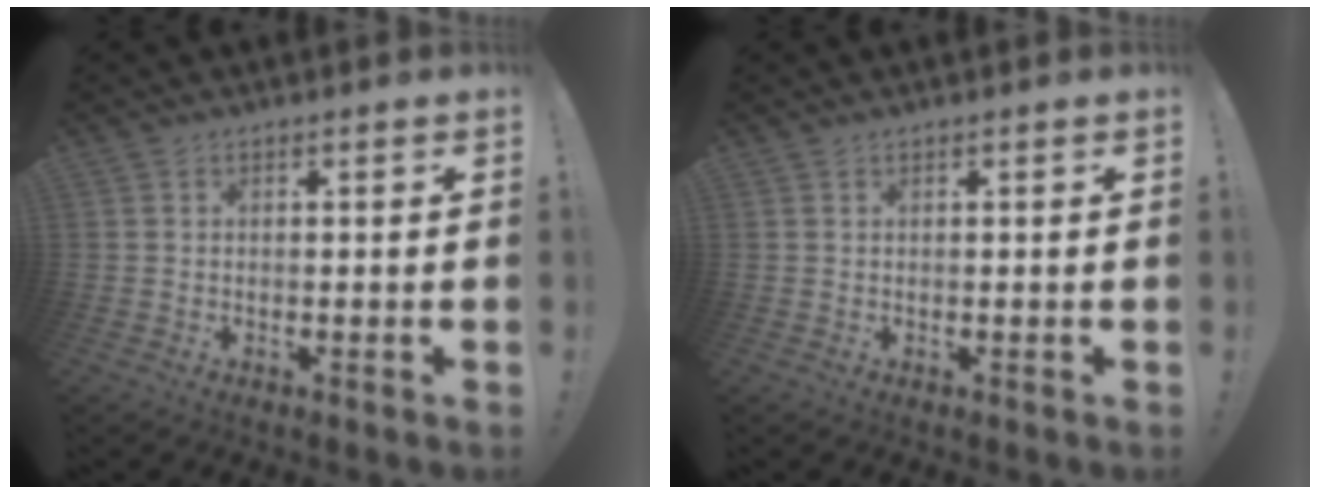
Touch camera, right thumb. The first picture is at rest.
{"total": 0.0}